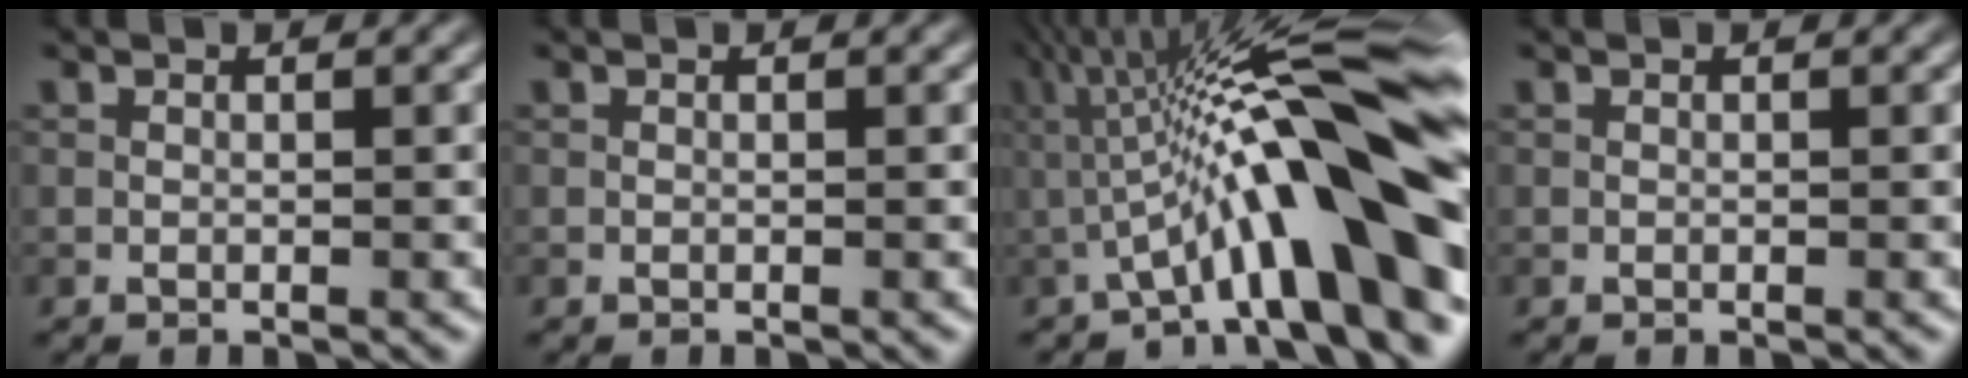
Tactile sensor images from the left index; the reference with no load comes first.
{"total": 0.0}
{"total": 14.1, "force": [-1.2, 2.4, 13.9], "torque": [-0.201, 0.036, -0.013]}
{"total": 0.0}